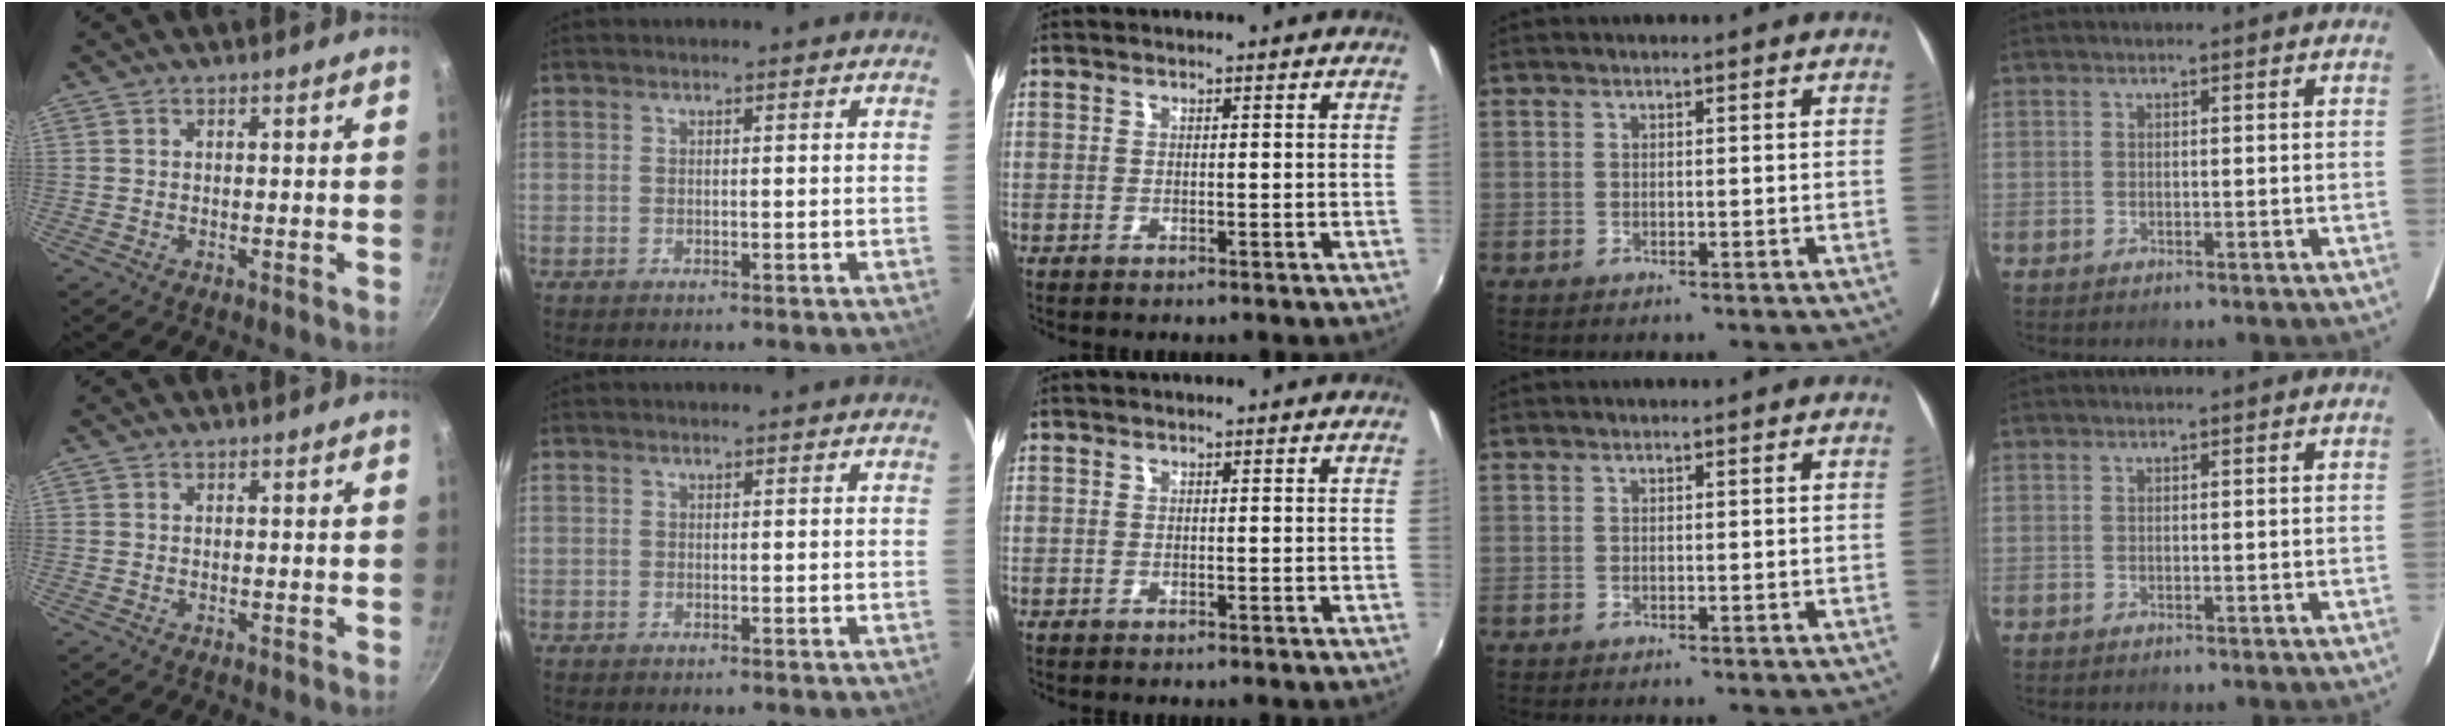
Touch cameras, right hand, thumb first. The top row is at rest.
{}